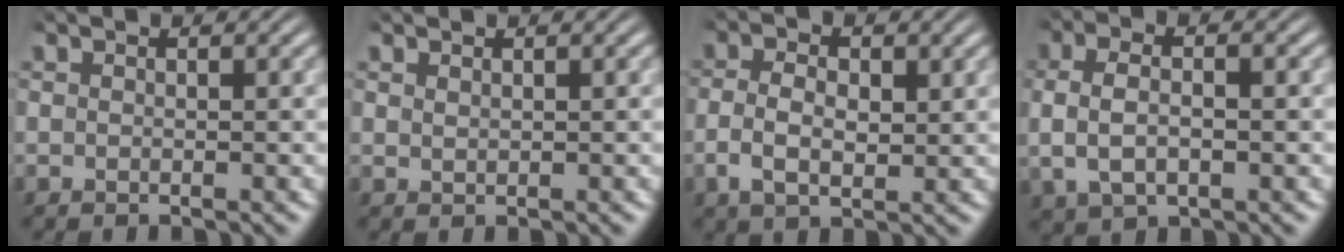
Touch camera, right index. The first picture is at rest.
{"total": 0.7, "force": [0.7, -0.1, 0.1], "torque": [-0.002, 0.000, 0.018]}
{"total": 3.7, "force": [-0.2, 2.3, 2.9], "torque": [-0.063, -0.006, 0.002]}
{"total": 4.4, "force": [0.3, 2.7, 3.4], "torque": [-0.079, 0.003, 0.011]}